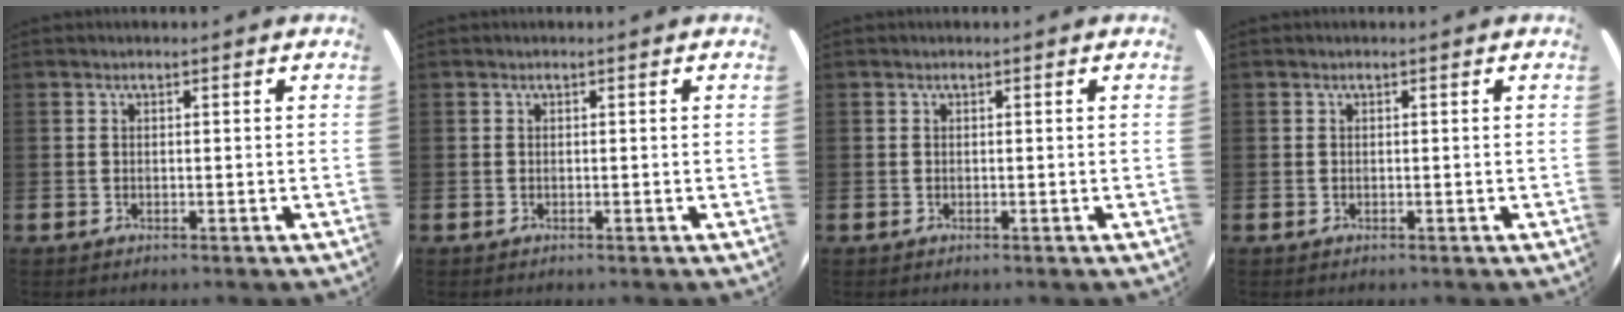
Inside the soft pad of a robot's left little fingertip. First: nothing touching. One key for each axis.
{"total": 0.0}
{"total": 0.0}
{"total": 0.0}